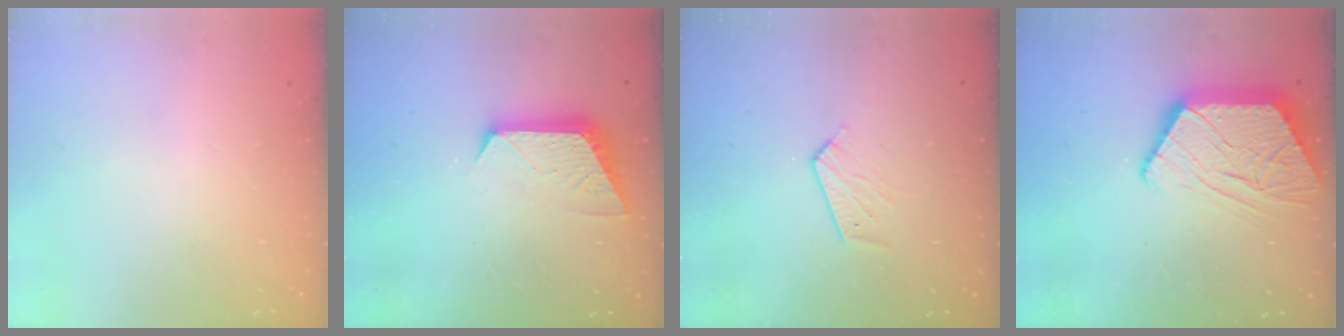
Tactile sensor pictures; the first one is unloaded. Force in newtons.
{"total": 9.5, "press": 9.5, "slide": 0.7}
{"total": 5.2, "press": 5.1, "slide": 0.4}
{"total": 15.1, "press": 15.1, "slide": 1.0}